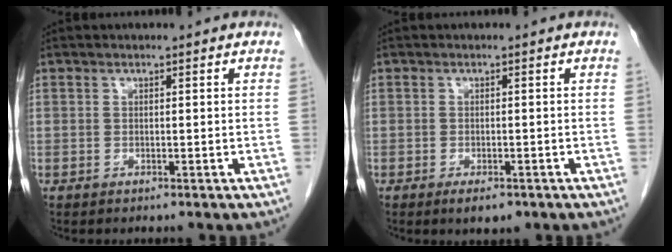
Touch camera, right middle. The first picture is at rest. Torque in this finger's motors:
{"motor_torque": [0.44, -0.23, 0.00, 0.02]}